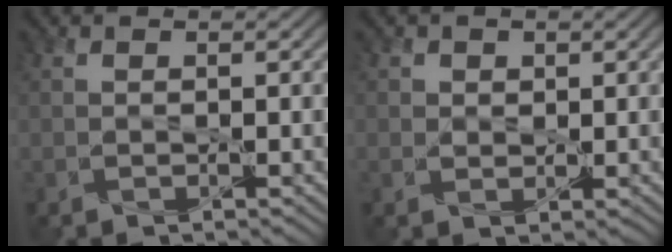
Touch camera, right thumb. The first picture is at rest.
{"total": 1.6, "force": [0.7, 1.4, 0.4], "torque": [-0.010, -0.004, 0.010]}